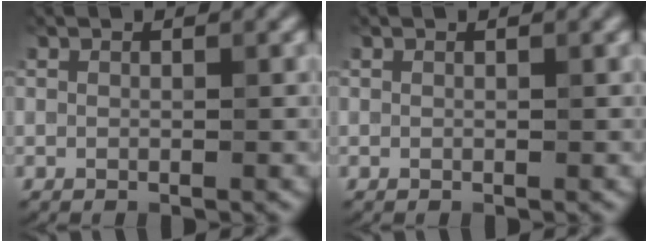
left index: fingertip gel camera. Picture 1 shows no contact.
{"total": 0.0}